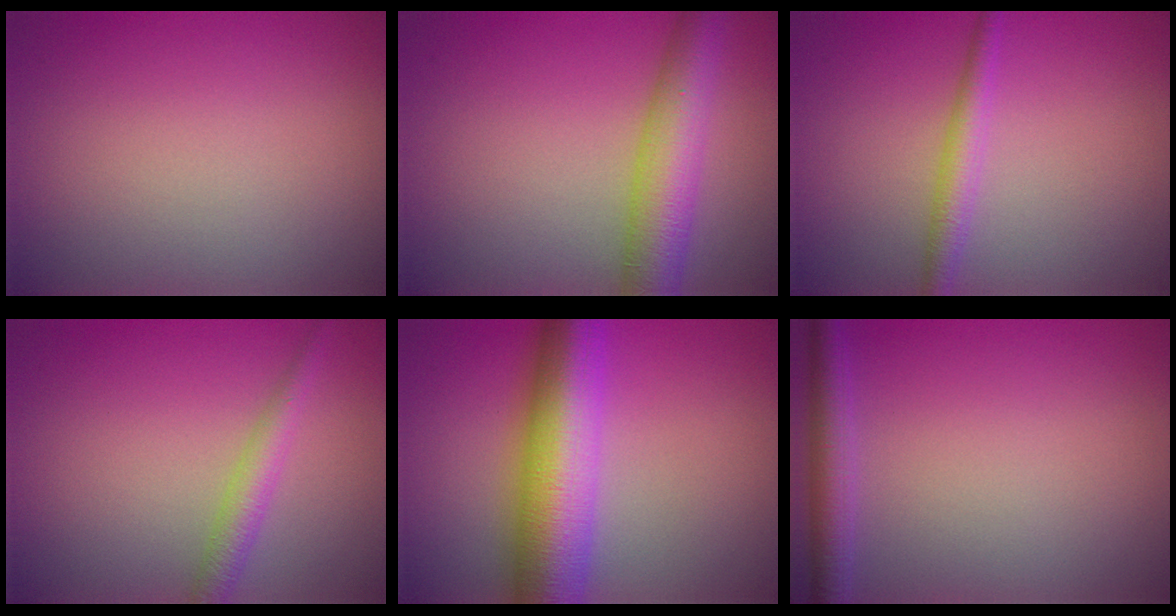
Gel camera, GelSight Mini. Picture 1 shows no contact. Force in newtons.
{"total": 6.3, "press": 6.3, "slide": 0.2}
{"total": 2.2, "press": 2.2, "slide": 0.1}
{"total": 2.2, "press": 2.2, "slide": 0.2}
{"total": 10.1, "press": 10.1, "slide": 0.1}
{"total": 3.0, "press": 3.0, "slide": 0.1}